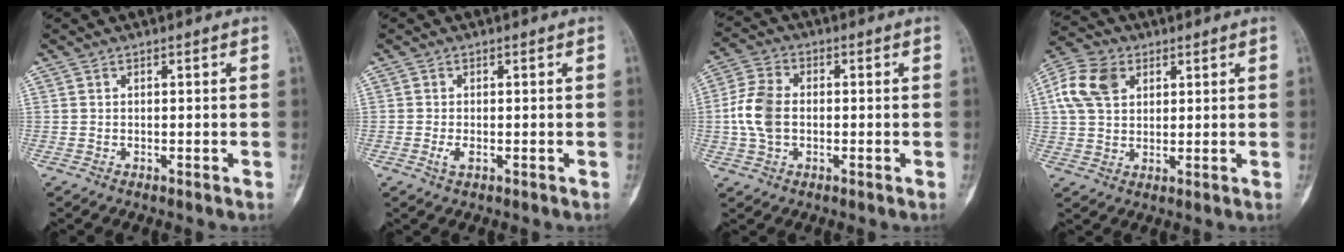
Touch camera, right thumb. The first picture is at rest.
{"total": 1.8, "force": [-0.6, 0.9, 1.5], "torque": [-0.034, -0.002, -0.012]}
{"total": 8.6, "force": [-0.6, 5.8, 6.3], "torque": [-0.128, 0.016, -0.019]}
{"total": 9.9, "force": [3.2, 7.1, 6.1], "torque": [-0.109, 0.008, 0.055]}